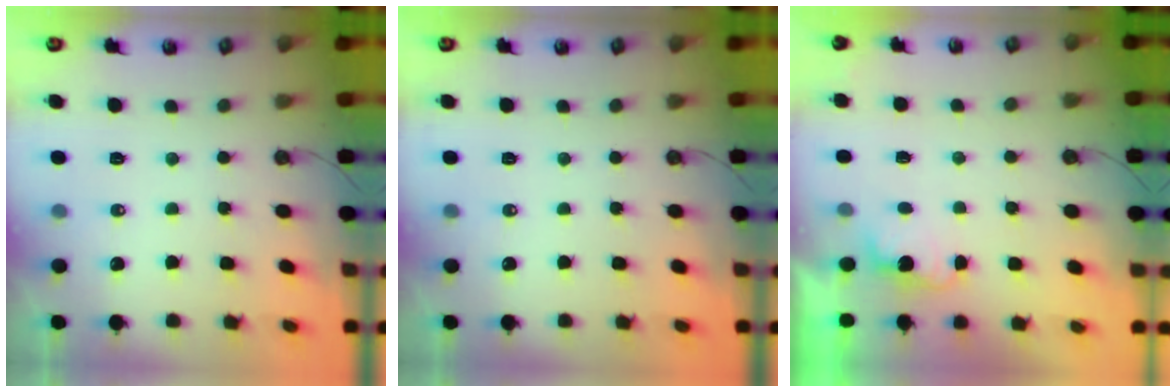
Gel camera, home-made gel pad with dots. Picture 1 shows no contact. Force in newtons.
{"total": 0.0}
{"total": 1.4, "press": 1.2, "slide": 0.7}